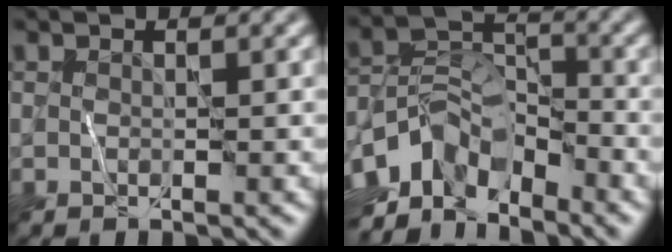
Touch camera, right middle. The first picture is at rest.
{"total": 7.8, "force": [-4.7, 4.4, 4.4], "torque": [-0.064, 0.001, -0.100]}